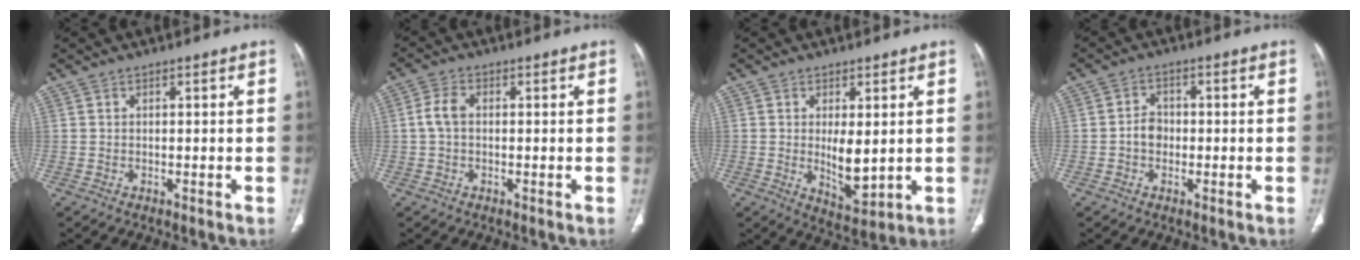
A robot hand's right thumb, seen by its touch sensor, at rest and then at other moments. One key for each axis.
{"total": 3.7, "fx": 0.1, "fy": 2.4, "fz": 2.8, "tx": -0.061, "ty": 0.010, "tz": -0.003}
{"total": 6.9, "fx": 0.2, "fy": 3.0, "fz": 6.3, "tx": -0.090, "ty": -0.020, "tz": 0.017}
{"total": 3.4, "fx": -0.7, "fy": 2.7, "fz": 1.9, "tx": -0.018, "ty": 0.012, "tz": -0.020}